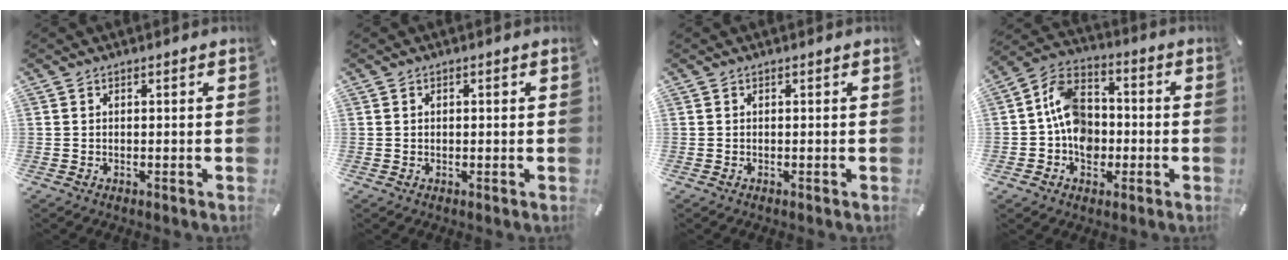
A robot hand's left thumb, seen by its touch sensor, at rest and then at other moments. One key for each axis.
{"total": 0.9, "fx": 0.1, "fy": 0.5, "fz": 0.7, "tx": -0.017, "ty": 0.003, "tz": 0.001}
{"total": 0.0}
{"total": 11.4, "fx": -1.5, "fy": 9.4, "fz": 6.3, "tx": -0.130, "ty": 0.025, "tz": -0.023}